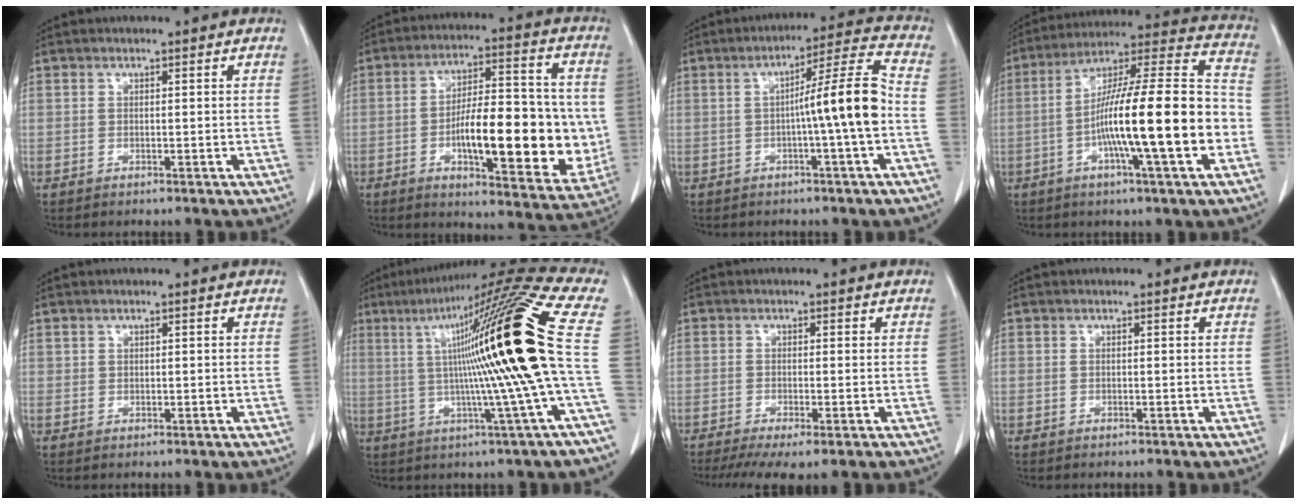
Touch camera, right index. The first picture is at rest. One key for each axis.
{"total": 19.4, "fx": -2.8, "fy": 5.8, "fz": 18.3, "tx": -0.253, "ty": 0.015, "tz": -0.031}
{"total": 10.0, "fx": -1.5, "fy": -1.1, "fz": 9.8, "tx": -0.150, "ty": 0.018, "tz": -0.025}
{"total": 20.5, "fx": -4.7, "fy": 1.1, "fz": 19.9, "tx": -0.307, "ty": 0.012, "tz": -0.077}
{"total": 0.5, "fx": 0.3, "fy": 0.4, "fz": 0.1, "tx": 0.008, "ty": 0.002, "tz": 0.006}
{"total": 22.6, "fx": 2.3, "fy": -2.5, "fz": 22.3, "tx": -0.300, "ty": 0.014, "tz": 0.022}
{"total": 6.3, "fx": -4.1, "fy": 1.0, "fz": 4.7, "tx": -0.078, "ty": -0.012, "tz": -0.067}
{"total": 0.0}